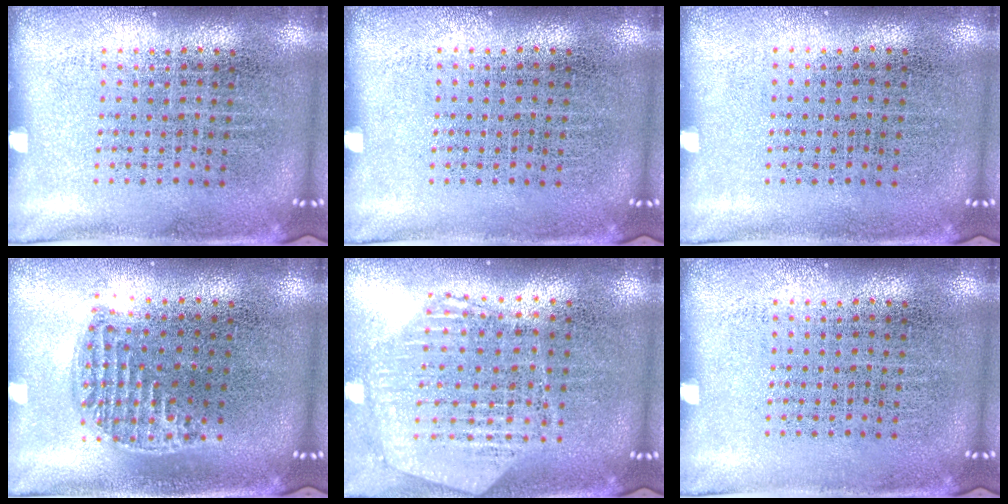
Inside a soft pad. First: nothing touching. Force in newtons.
{"total": 0.0}
{"total": 0.0}
{"total": 1.2, "press": 1.1, "slide": 0.5}
{"total": 1.2, "press": 1.2, "slide": 0.1}
{"total": 0.0}